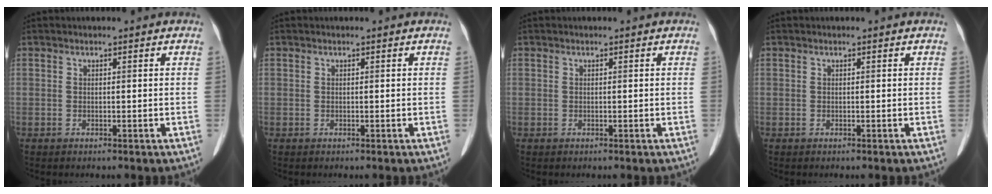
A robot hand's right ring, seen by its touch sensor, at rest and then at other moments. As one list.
[{"total": 0.0}, {"total": 0.0}, {"total": 0.0}]